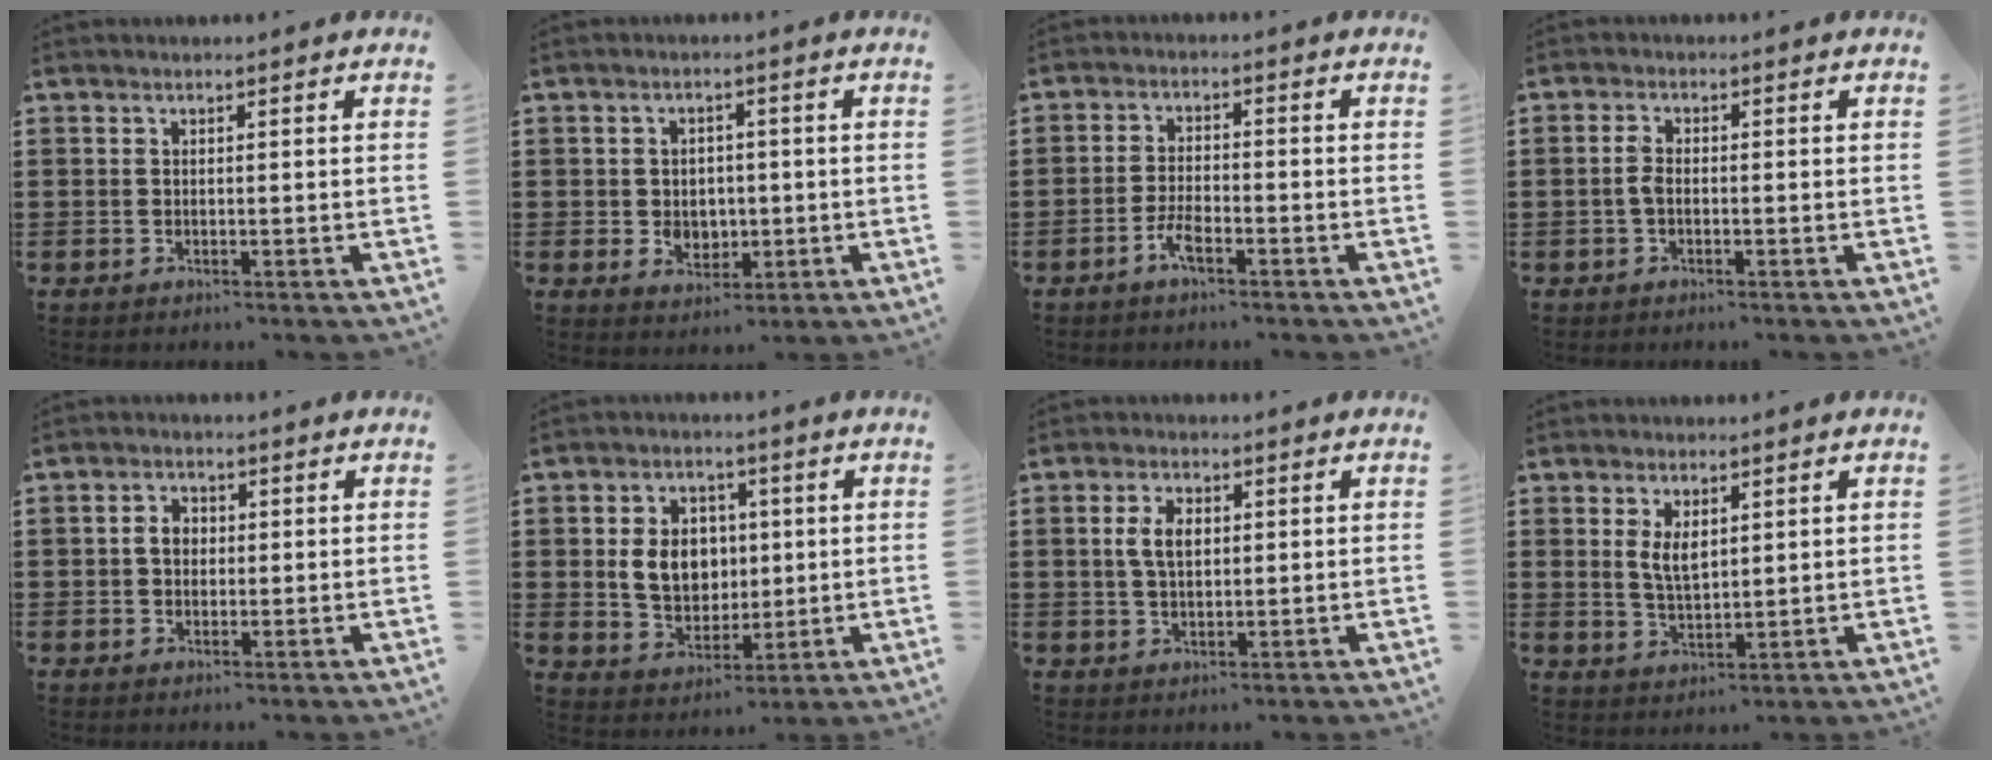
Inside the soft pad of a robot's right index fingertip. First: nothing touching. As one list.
[{"total": 3.6, "force": [-0.3, 3.1, 1.8], "torque": [-0.037, 0.005, -0.009]}, {"total": 3.5, "force": [-2.3, 0.8, 2.6], "torque": [-0.057, -0.001, -0.047]}, {"total": 2.1, "force": [-0.5, 0.9, 1.8], "torque": [-0.051, -0.004, -0.015]}, {"total": 2.9, "force": [0.2, 2.3, 1.8], "torque": [-0.042, 0.010, 0.001]}, {"total": 7.7, "force": [0.9, 6.2, 4.4], "torque": [-0.089, 0.013, 0.013]}, {"total": 4.4, "force": [0.8, 2.4, 3.6], "torque": [-0.082, 0.010, 0.010]}, {"total": 3.8, "force": [1.4, 1.8, 3.0], "torque": [-0.056, 0.000, 0.024]}]